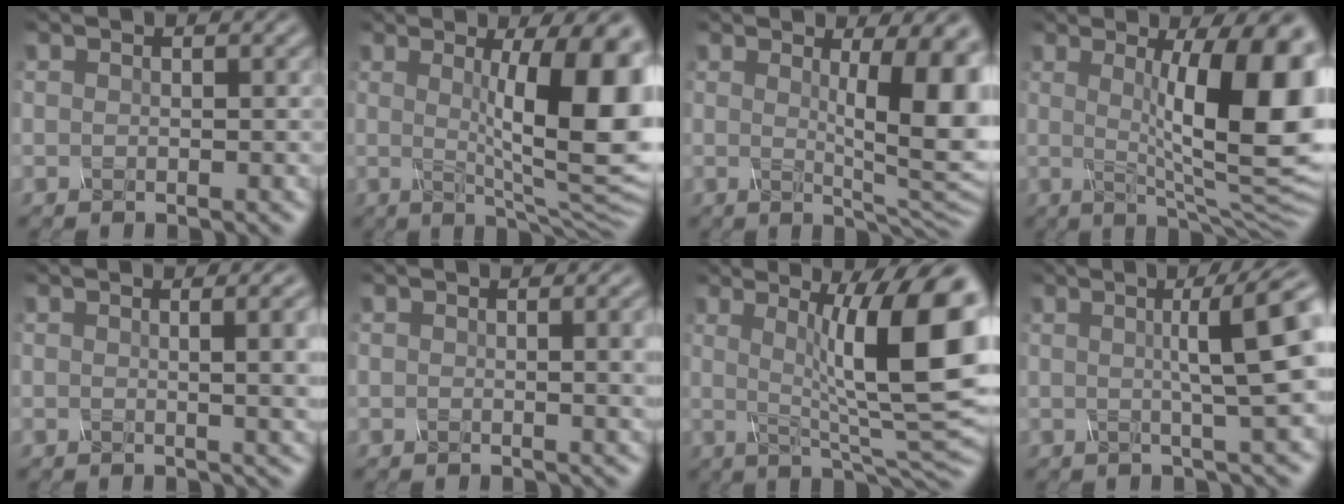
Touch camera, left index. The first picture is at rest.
{"total": 12.3, "force": [1.8, 2.9, 11.9], "torque": [-0.146, -0.010, 0.031]}
{"total": 9.8, "force": [1.7, 2.5, 9.4], "torque": [-0.111, -0.009, 0.029]}
{"total": 13.7, "force": [1.9, 3.3, 13.1], "torque": [-0.159, -0.006, 0.035]}
{"total": 6.9, "force": [1.2, 2.9, 6.1], "torque": [-0.021, 0.020, 0.007]}
{"total": 3.9, "force": [0.3, 1.5, 3.6], "torque": [-0.026, 0.010, 0.002]}
{"total": 12.2, "force": [2.0, 2.6, 11.7], "torque": [-0.156, 0.002, 0.035]}
{"total": 6.8, "force": [1.2, 1.2, 6.5], "torque": [-0.069, 0.015, 0.019]}